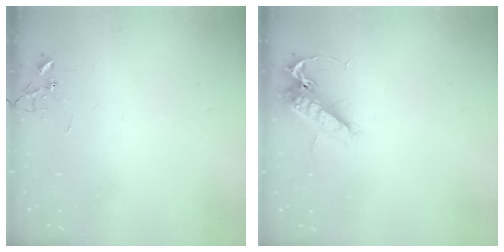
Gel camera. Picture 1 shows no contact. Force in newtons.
{"total": 13.8, "press": 13.7, "slide": 1.5}